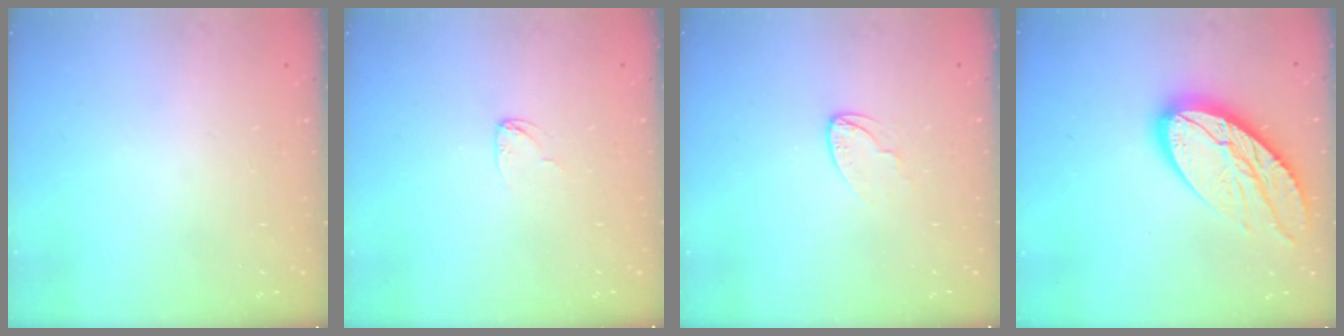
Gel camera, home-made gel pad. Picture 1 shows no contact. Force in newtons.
{"total": 2.7, "press": 2.7, "slide": 0.1}
{"total": 4.6, "press": 4.5, "slide": 0.3}
{"total": 16.4, "press": 16.3, "slide": 1.1}